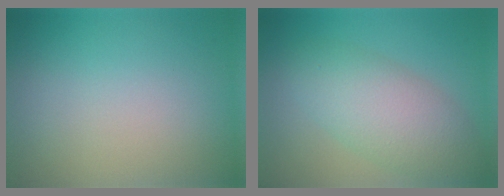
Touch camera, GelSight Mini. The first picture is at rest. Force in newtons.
{"total": 5.9, "press": 5.9, "slide": 0.3}